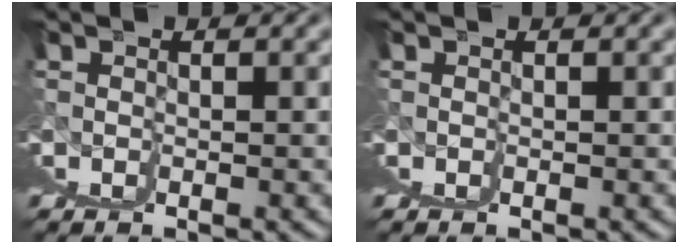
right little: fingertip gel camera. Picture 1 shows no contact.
{"total": 0.0}